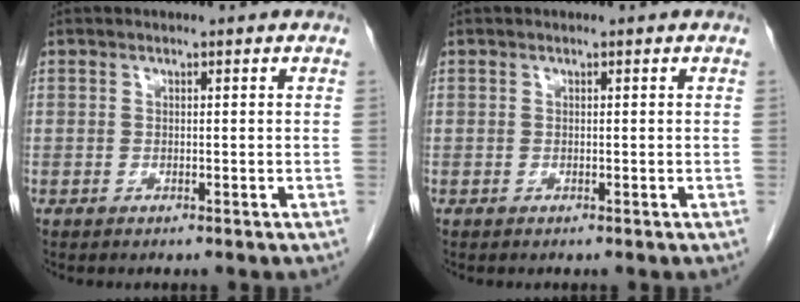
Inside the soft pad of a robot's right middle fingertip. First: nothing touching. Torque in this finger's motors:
{"motor_torque": [0.08, -0.11, 0.01, 0.00]}